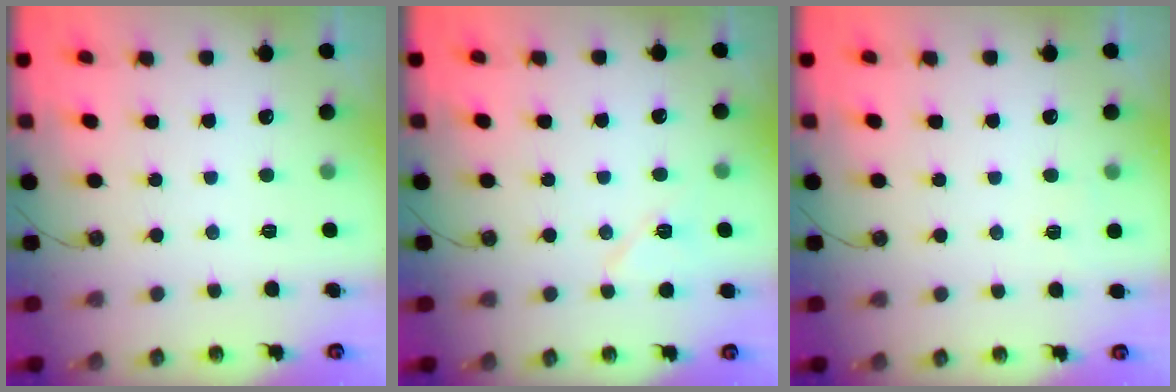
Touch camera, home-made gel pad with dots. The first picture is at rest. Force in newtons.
{"total": 6.8, "press": 6.7, "slide": 0.7}
{"total": 2.9, "press": 2.9, "slide": 0.2}